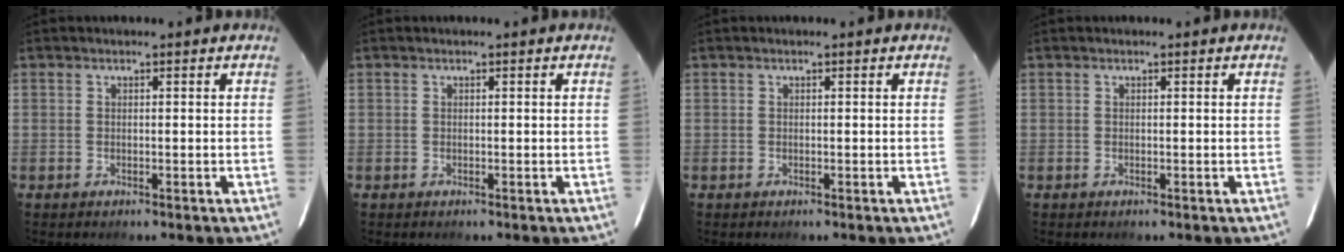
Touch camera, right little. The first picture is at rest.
{"total": 0.0}
{"total": 0.0}
{"total": 0.0}